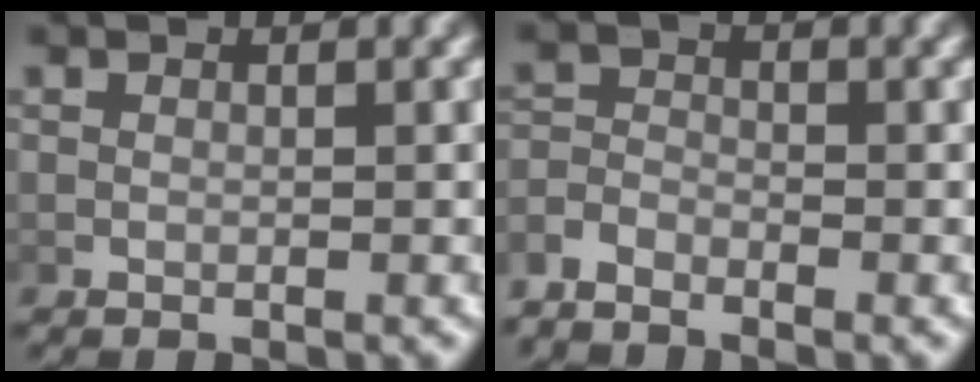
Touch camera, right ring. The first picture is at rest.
{"total": 2.3, "force": [-1.9, 1.2, 0.6], "torque": [-0.021, -0.014, -0.033]}